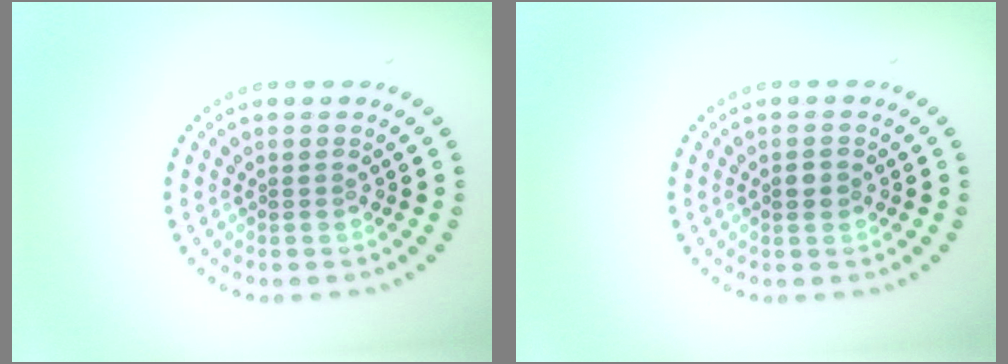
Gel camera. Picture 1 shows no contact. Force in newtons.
{"total": 1.5, "press": 1.5, "slide": 0.1}